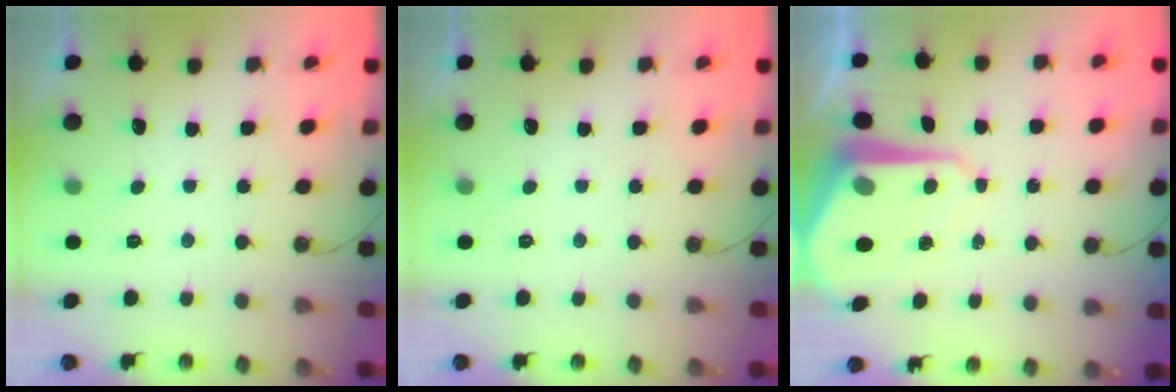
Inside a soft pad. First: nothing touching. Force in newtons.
{"total": 0.0}
{"total": 8.6, "press": 8.5, "slide": 0.7}